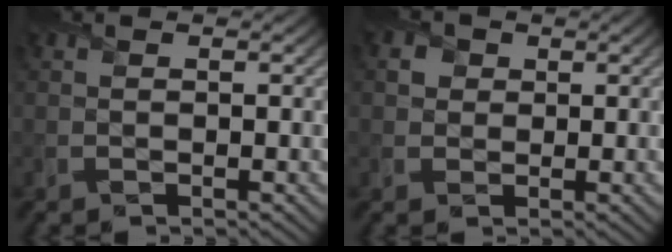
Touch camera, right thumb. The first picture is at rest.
{"total": 2.4, "force": [0.8, 2.2, 0.6], "torque": [-0.022, -0.003, 0.012]}